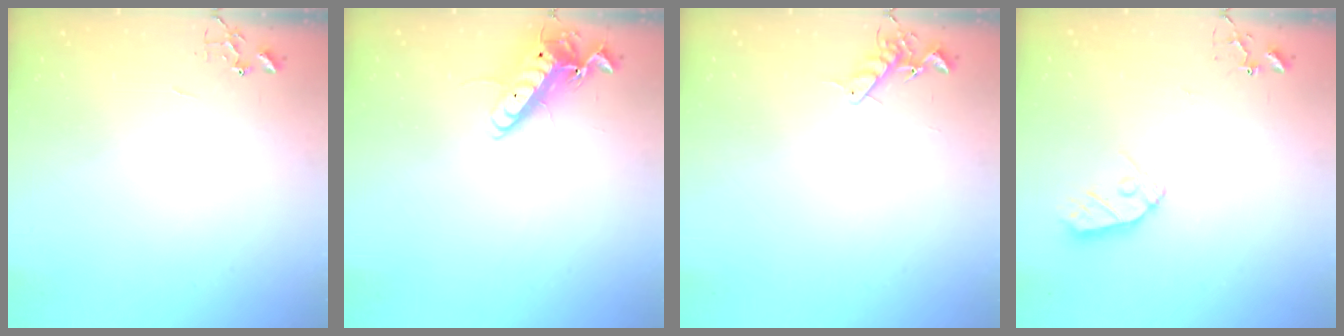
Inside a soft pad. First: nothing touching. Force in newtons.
{"total": 13.0, "press": 12.9, "slide": 1.9}
{"total": 7.2, "press": 7.1, "slide": 1.1}
{"total": 8.6, "press": 8.5, "slide": 0.7}